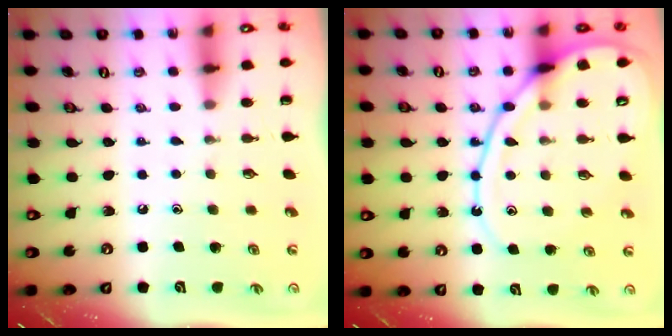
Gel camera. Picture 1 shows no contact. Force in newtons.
{"total": 14.0, "press": 14.0, "slide": 1.4}